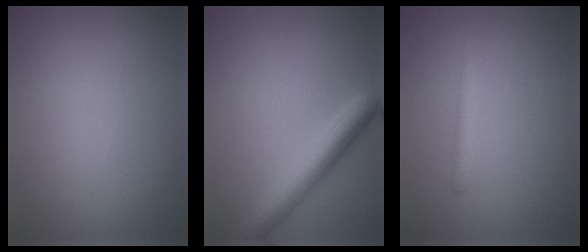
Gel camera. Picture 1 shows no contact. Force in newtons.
{"total": 5.1, "press": 5.1, "slide": 0.2}
{"total": 1.3, "press": 1.3, "slide": 0.0}